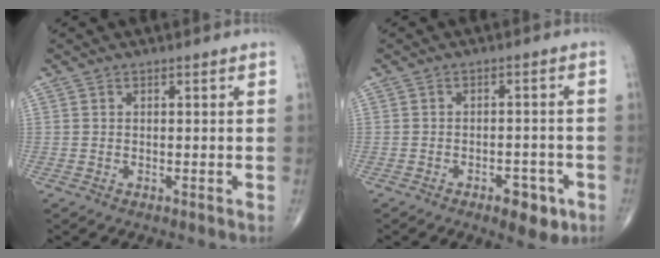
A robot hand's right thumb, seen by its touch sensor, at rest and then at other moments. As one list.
[{"total": 6.0, "force": [-3.1, 2.8, 4.2], "torque": [-0.040, 0.014, -0.039]}]